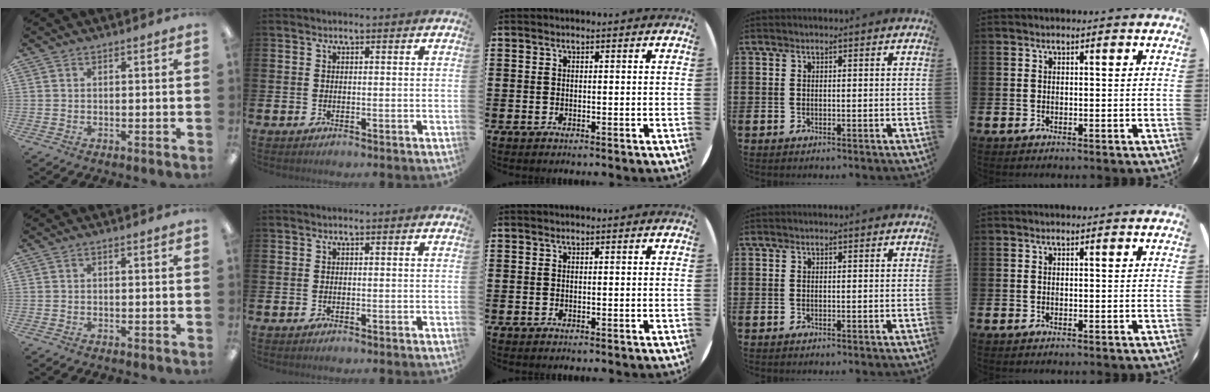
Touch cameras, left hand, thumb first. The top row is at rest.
{}